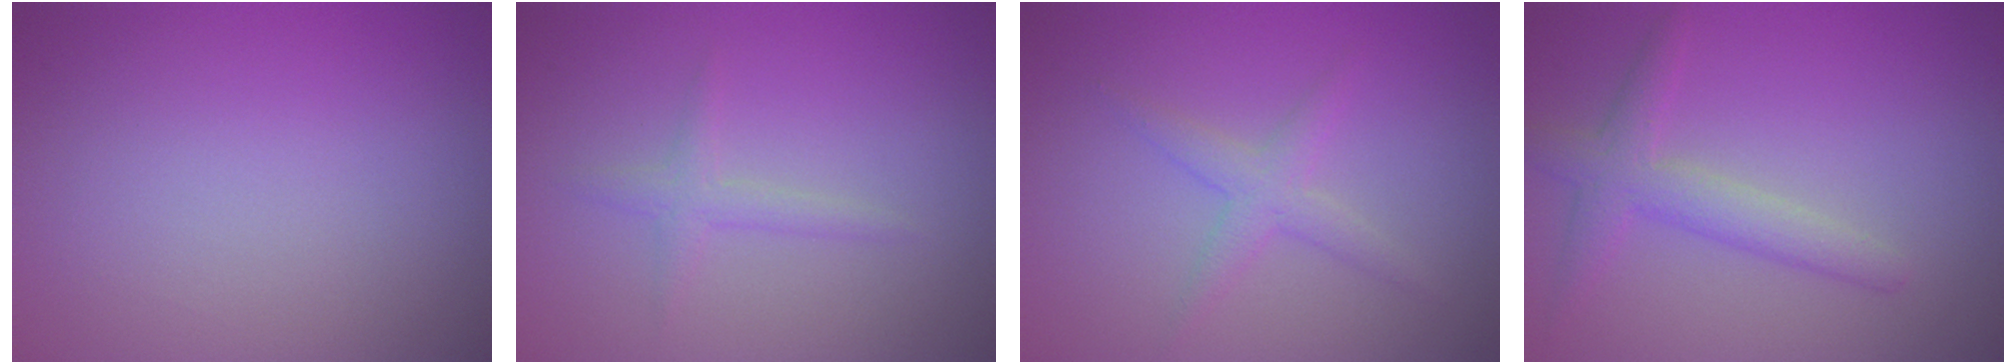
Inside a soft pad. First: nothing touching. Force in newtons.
{"total": 1.5, "press": 1.5, "slide": 0.0}
{"total": 2.0, "press": 2.0, "slide": 0.0}
{"total": 3.1, "press": 3.0, "slide": 0.1}